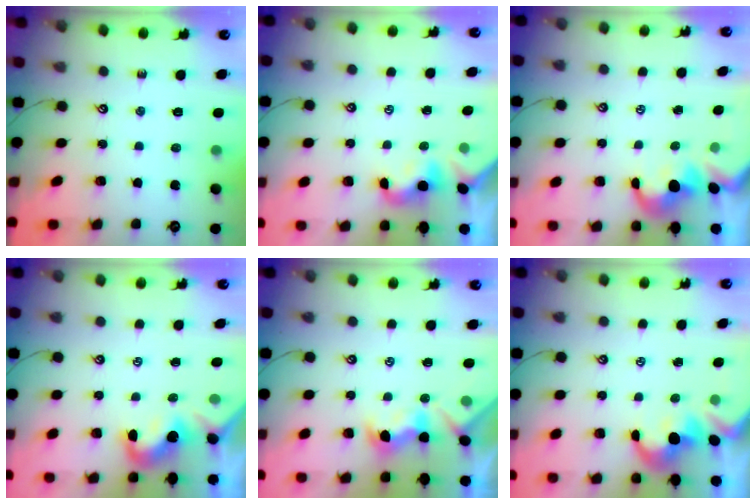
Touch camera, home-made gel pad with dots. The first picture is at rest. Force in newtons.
{"total": 2.0, "press": 2.0, "slide": 0.4}
{"total": 1.4, "press": 1.1, "slide": 0.8}
{"total": 2.1, "press": 2.0, "slide": 0.6}
{"total": 2.8, "press": 2.6, "slide": 0.9}
{"total": 1.7, "press": 1.5, "slide": 0.8}